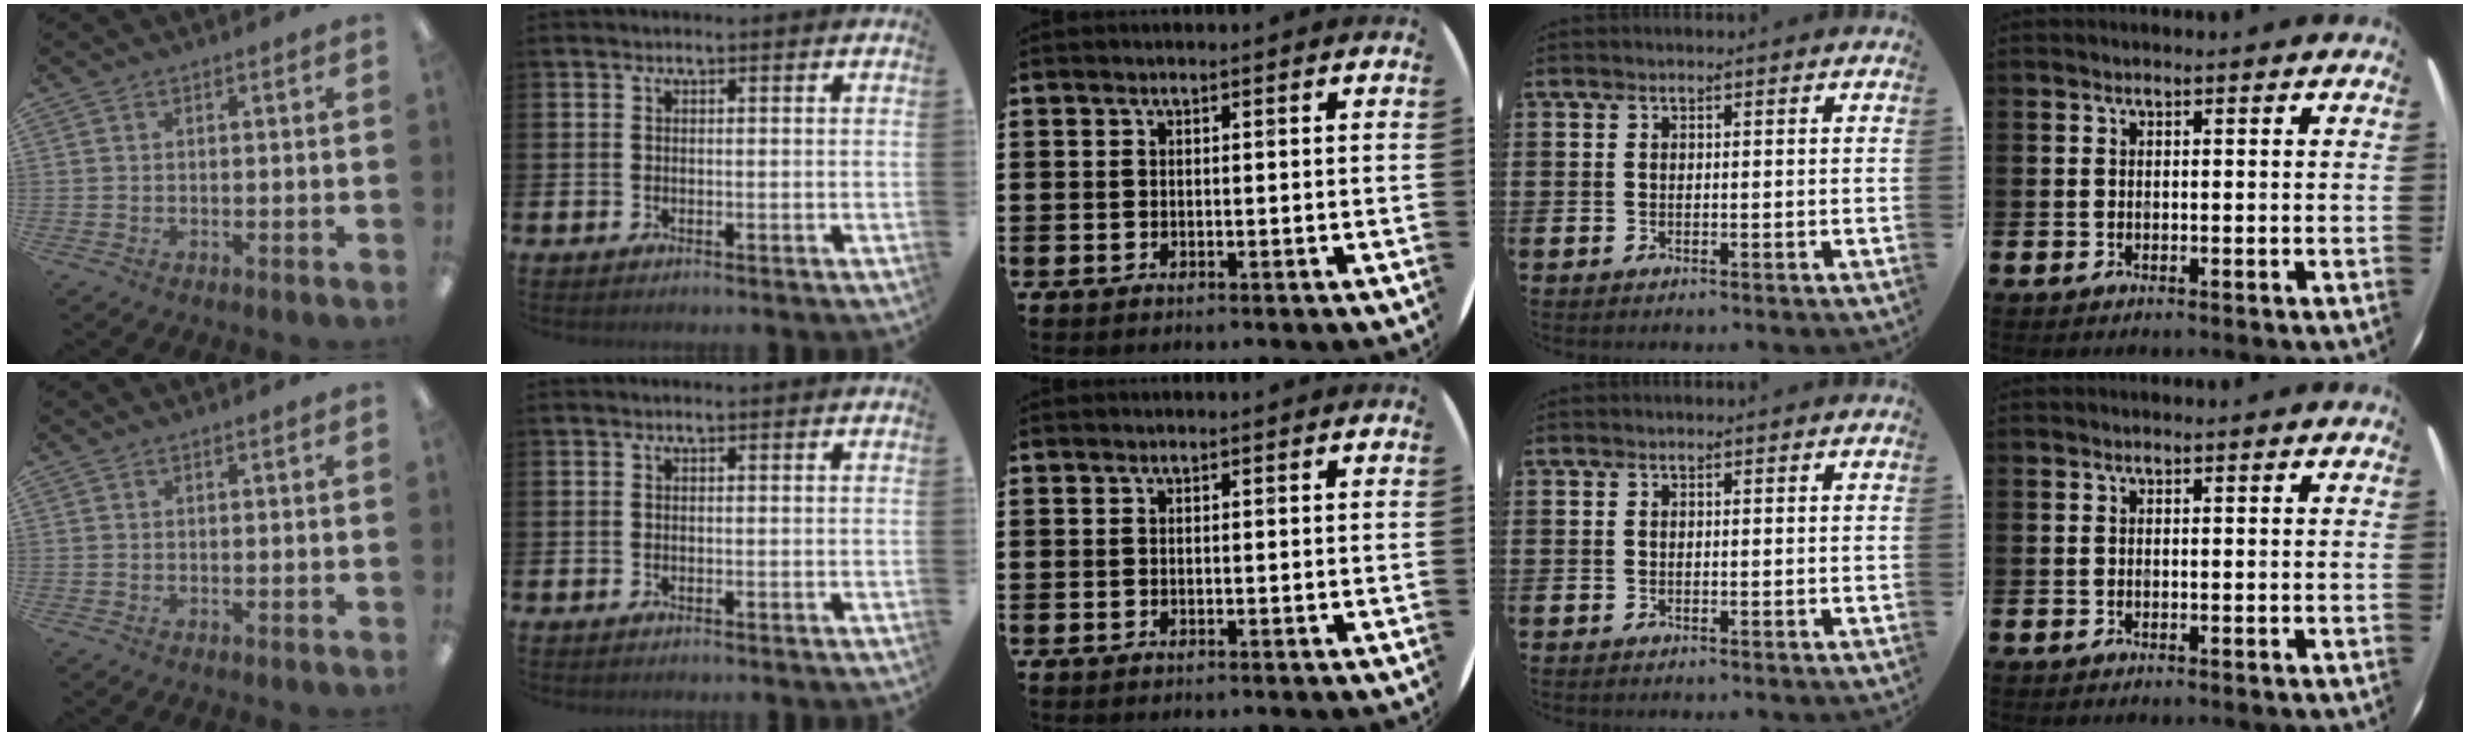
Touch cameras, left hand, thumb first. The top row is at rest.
{}